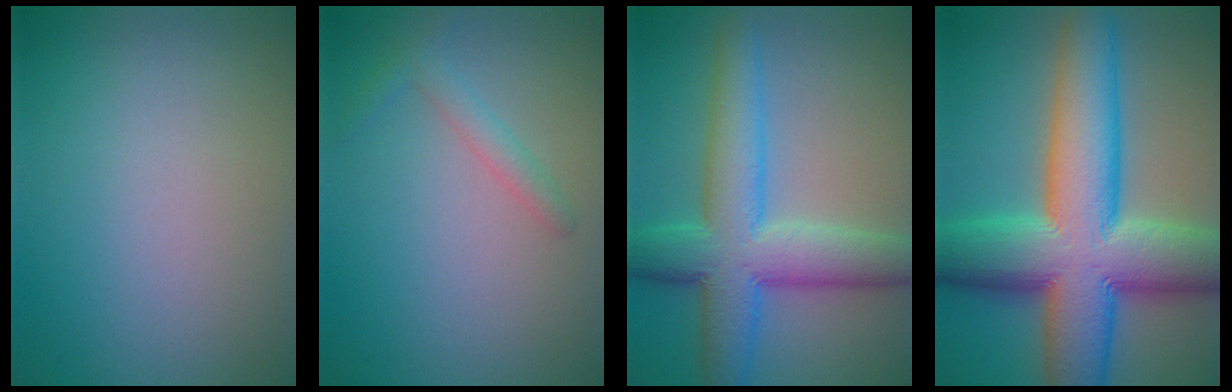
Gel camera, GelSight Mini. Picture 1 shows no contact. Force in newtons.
{"total": 1.6, "press": 1.6, "slide": 0.1}
{"total": 8.0, "press": 8.0, "slide": 0.3}
{"total": 15.2, "press": 15.2, "slide": 0.6}